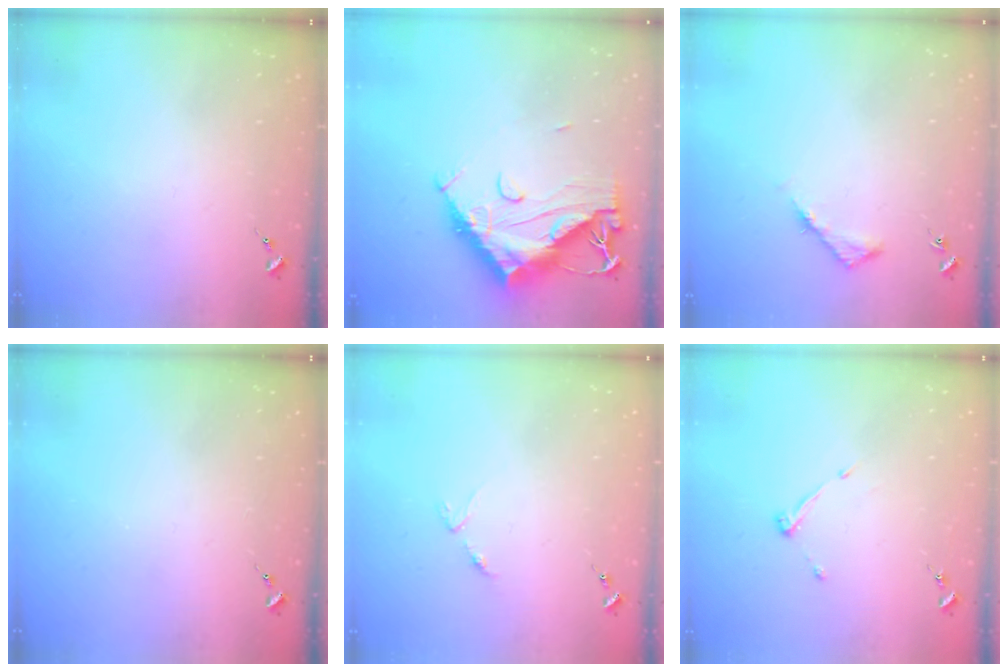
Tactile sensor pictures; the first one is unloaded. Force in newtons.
{"total": 17.4, "press": 17.3, "slide": 1.6}
{"total": 4.3, "press": 4.3, "slide": 0.4}
{"total": 0.0}
{"total": 3.1, "press": 3.0, "slide": 0.5}
{"total": 4.0, "press": 4.0, "slide": 0.6}